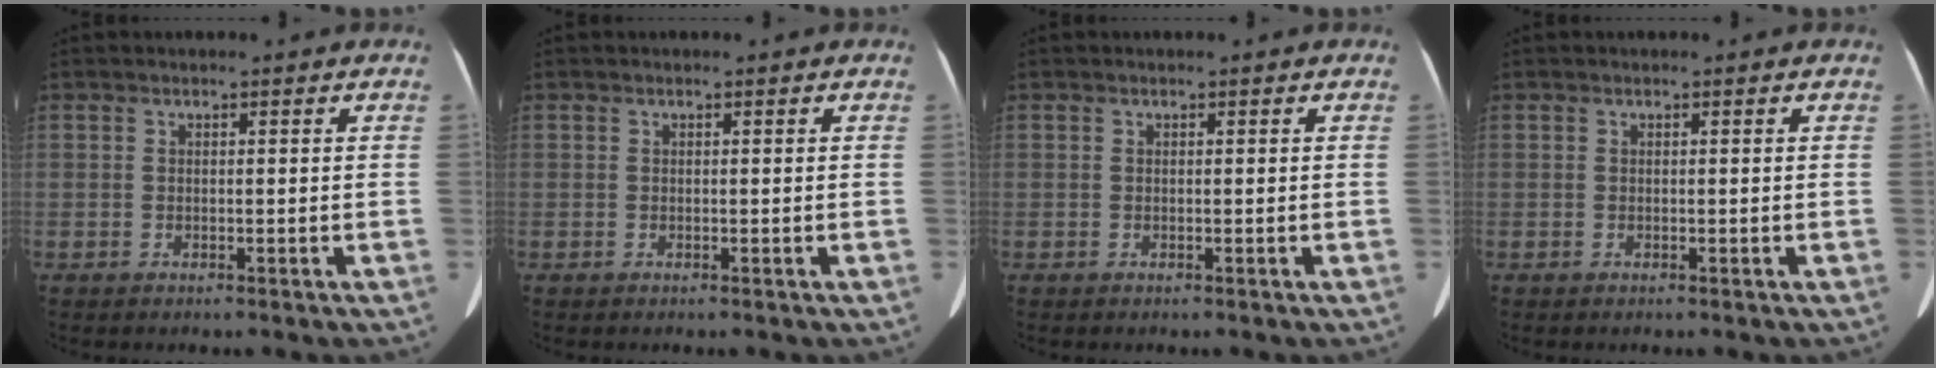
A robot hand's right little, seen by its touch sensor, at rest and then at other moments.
{"total": 0.0}
{"total": 0.0}
{"total": 0.0}